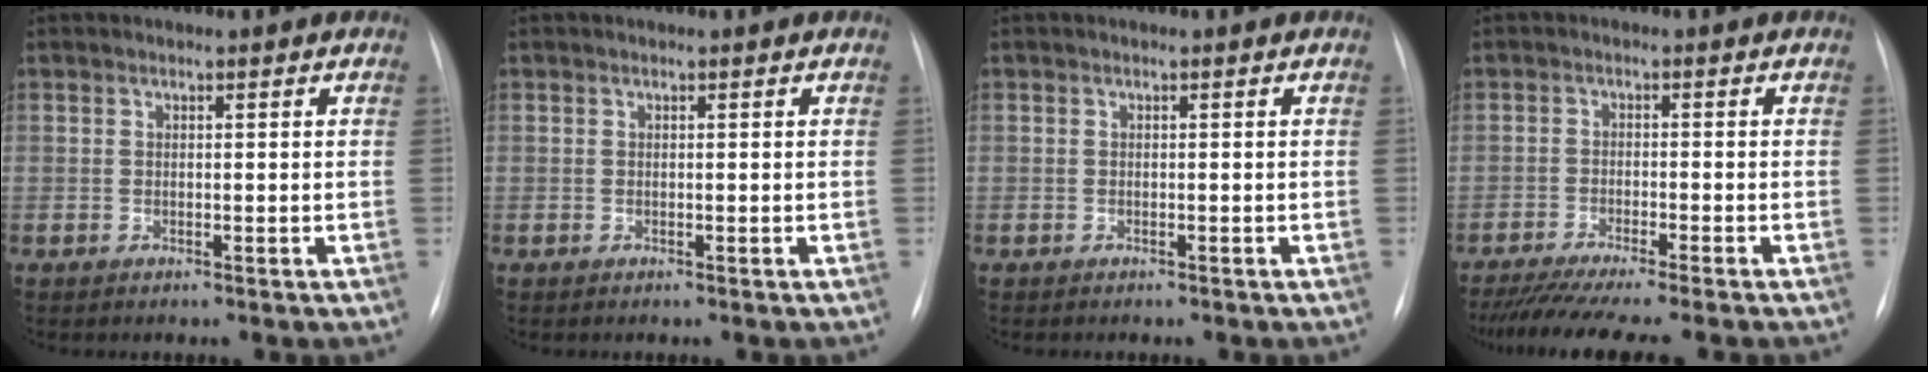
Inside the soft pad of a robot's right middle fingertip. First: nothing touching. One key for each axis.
{"total": 0.0}
{"total": 0.0}
{"total": 11.7, "fx": -10.1, "fy": -0.5, "fz": 5.9, "tx": -0.071, "ty": -0.026, "tz": -0.153}